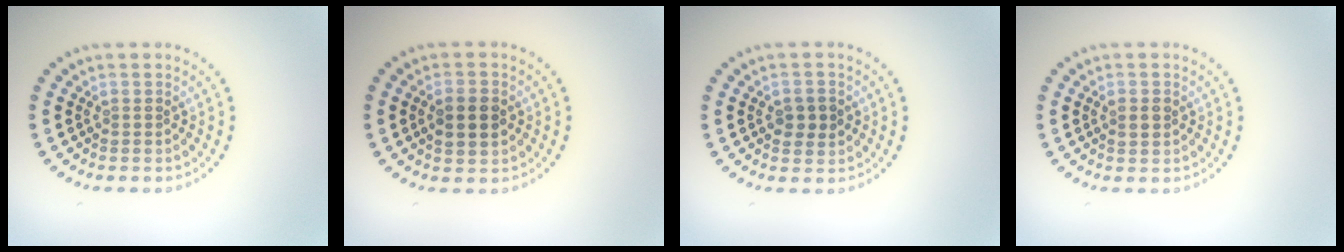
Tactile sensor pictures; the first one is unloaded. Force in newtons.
{"total": 2.9, "press": 2.9, "slide": 0.3}
{"total": 2.2, "press": 2.2, "slide": 0.2}
{"total": 1.0, "press": 1.0, "slide": 0.0}